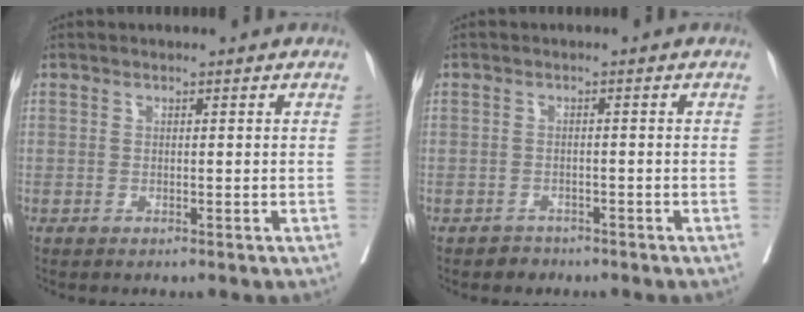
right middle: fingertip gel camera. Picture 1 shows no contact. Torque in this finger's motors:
{"motor_torque": [0.10, -0.07, -0.02, 0.00]}